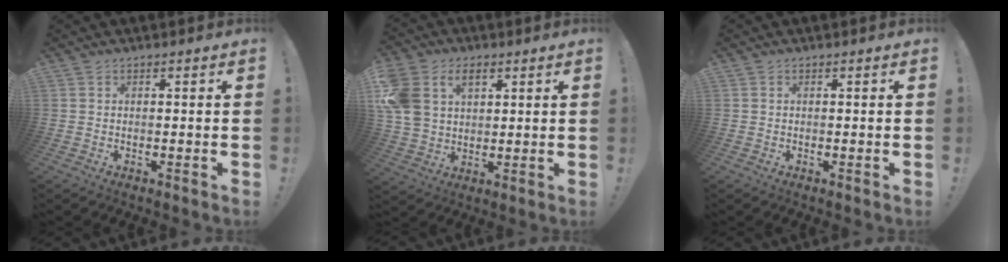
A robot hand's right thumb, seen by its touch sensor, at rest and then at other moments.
{"total": 12.4, "force": [4.9, 9.0, 6.8], "torque": [-0.150, -0.016, 0.096]}
{"total": 0.0}